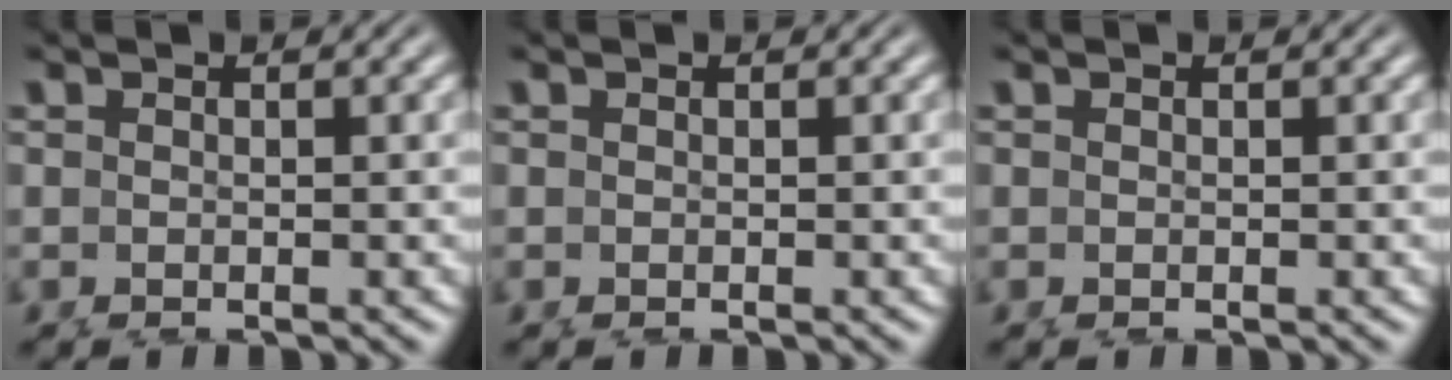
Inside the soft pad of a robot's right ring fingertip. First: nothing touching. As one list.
[{"total": 0.0}, {"total": 0.0}]